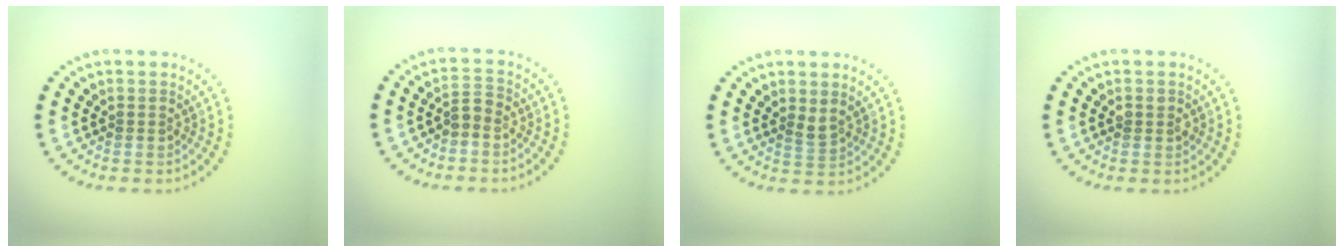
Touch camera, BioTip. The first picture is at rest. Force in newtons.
{"total": 1.4, "press": 1.2, "slide": 0.8}
{"total": 1.3, "press": 1.0, "slide": 0.9}
{"total": 1.1, "press": 1.0, "slide": 0.3}